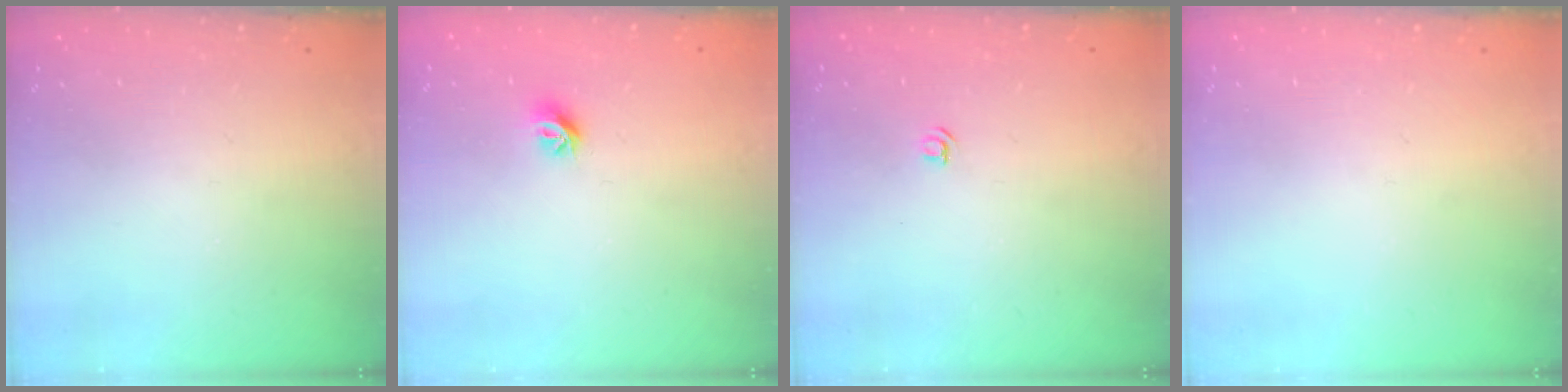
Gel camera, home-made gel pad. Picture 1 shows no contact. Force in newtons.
{"total": 6.5, "press": 6.5, "slide": 0.7}
{"total": 3.2, "press": 3.2, "slide": 0.3}
{"total": 0.0}